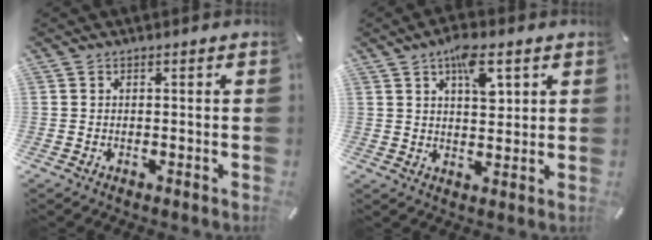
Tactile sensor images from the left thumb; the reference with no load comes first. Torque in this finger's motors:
{"motor_torque": [0.45, 0.37, 0.72, -0.38, 0.06]}